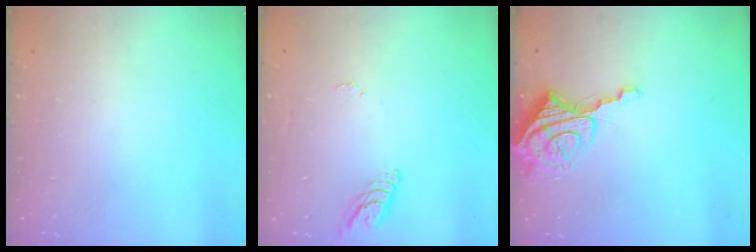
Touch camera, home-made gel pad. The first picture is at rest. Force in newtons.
{"total": 5.6, "press": 5.6, "slide": 0.3}
{"total": 9.5, "press": 9.4, "slide": 0.9}